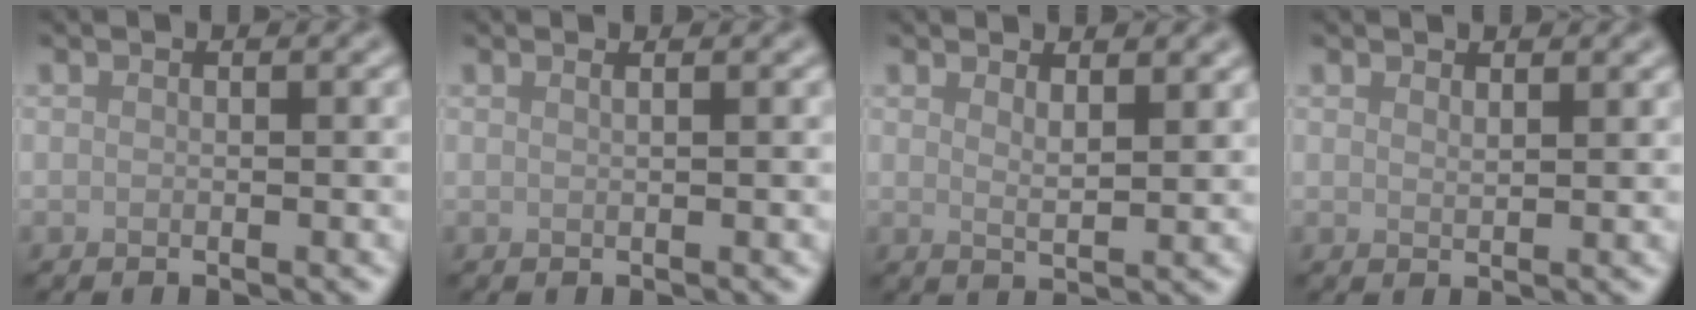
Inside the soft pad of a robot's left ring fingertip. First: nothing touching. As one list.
[{"total": 1.4, "force": [0.8, 0.7, 0.9], "torque": [0.001, -0.002, -0.003]}, {"total": 2.2, "force": [1.5, 0.6, 1.5], "torque": [-0.021, -0.005, 0.027]}, {"total": 1.0, "force": [0.9, 0.2, 0.4], "torque": [-0.008, -0.001, 0.017]}]